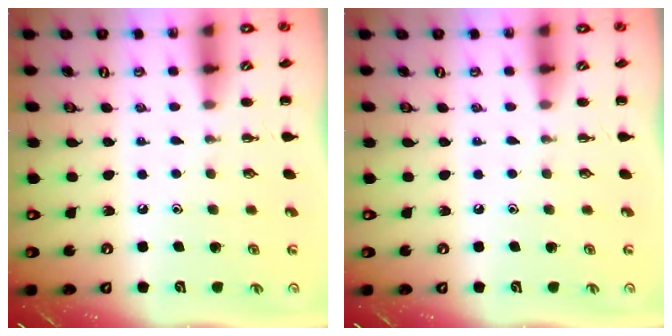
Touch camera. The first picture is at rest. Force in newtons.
{"total": 0.0}